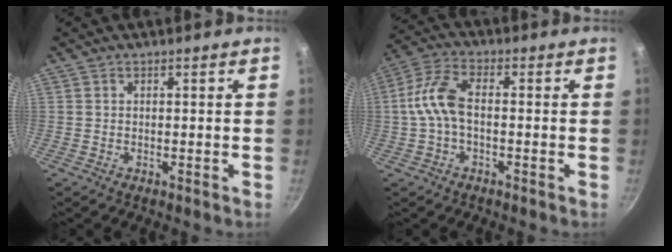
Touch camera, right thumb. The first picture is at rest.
{"total": 7.9, "force": [-0.9, 4.2, 6.6], "torque": [-0.141, 0.031, -0.030]}